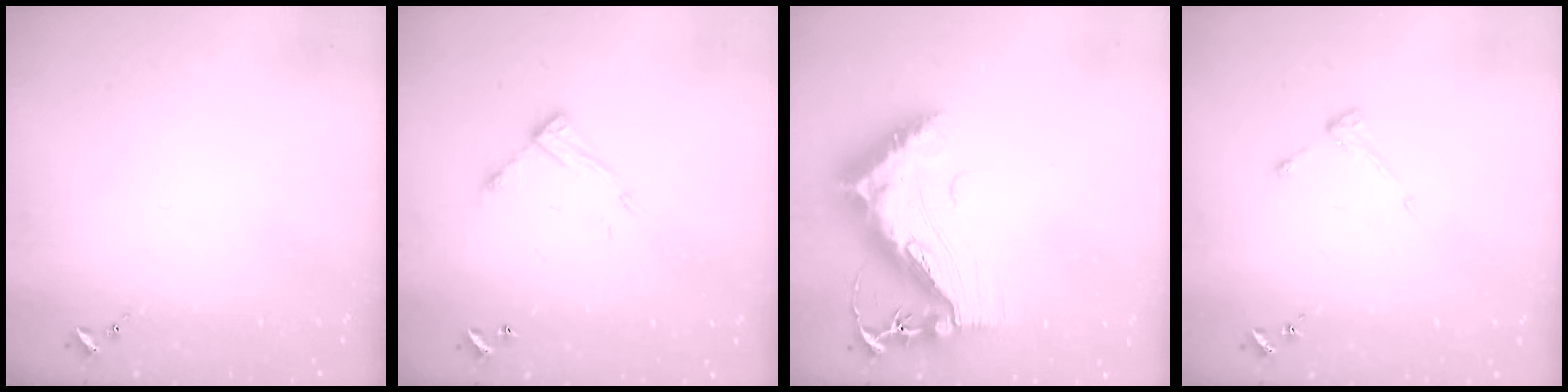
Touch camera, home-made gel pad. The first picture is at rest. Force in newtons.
{"total": 10.0, "press": 9.9, "slide": 0.5}
{"total": 19.1, "press": 19.1, "slide": 1.6}
{"total": 3.2, "press": 3.1, "slide": 0.5}